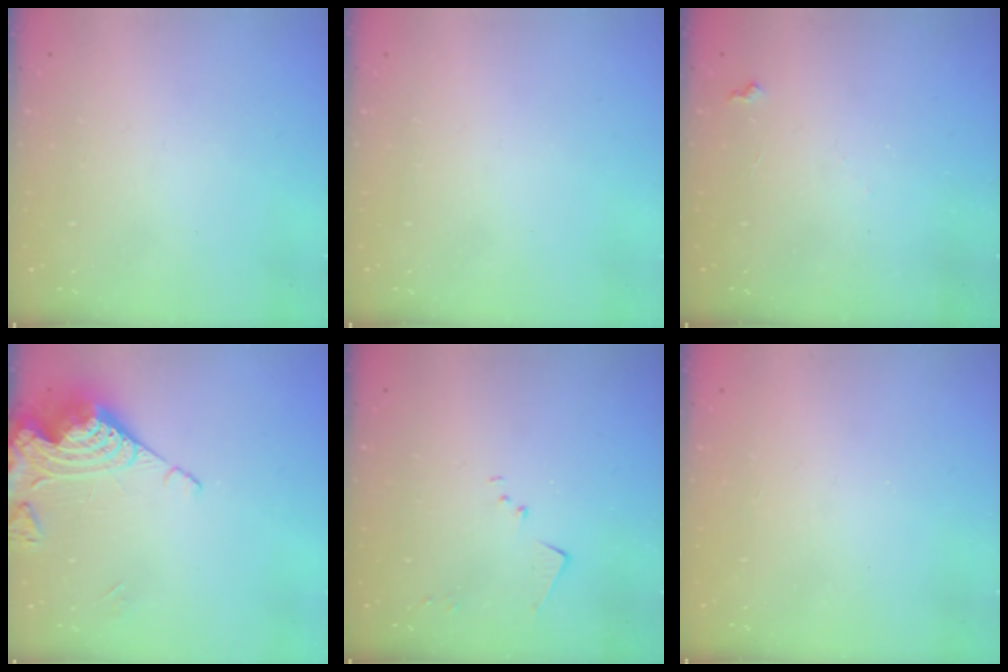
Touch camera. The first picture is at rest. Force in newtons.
{"total": 0.0}
{"total": 5.0, "press": 5.0, "slide": 0.7}
{"total": 14.8, "press": 14.7, "slide": 1.4}
{"total": 6.4, "press": 6.3, "slide": 0.8}
{"total": 1.0, "press": 0.9, "slide": 0.1}